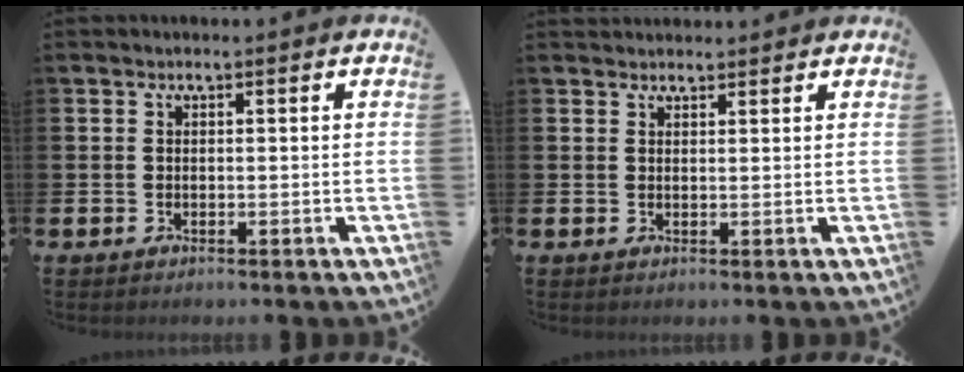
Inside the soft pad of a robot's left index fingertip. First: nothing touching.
{"total": 1.7, "force": [1.6, 0.5, -0.1], "torque": [0.009, -0.002, 0.027]}